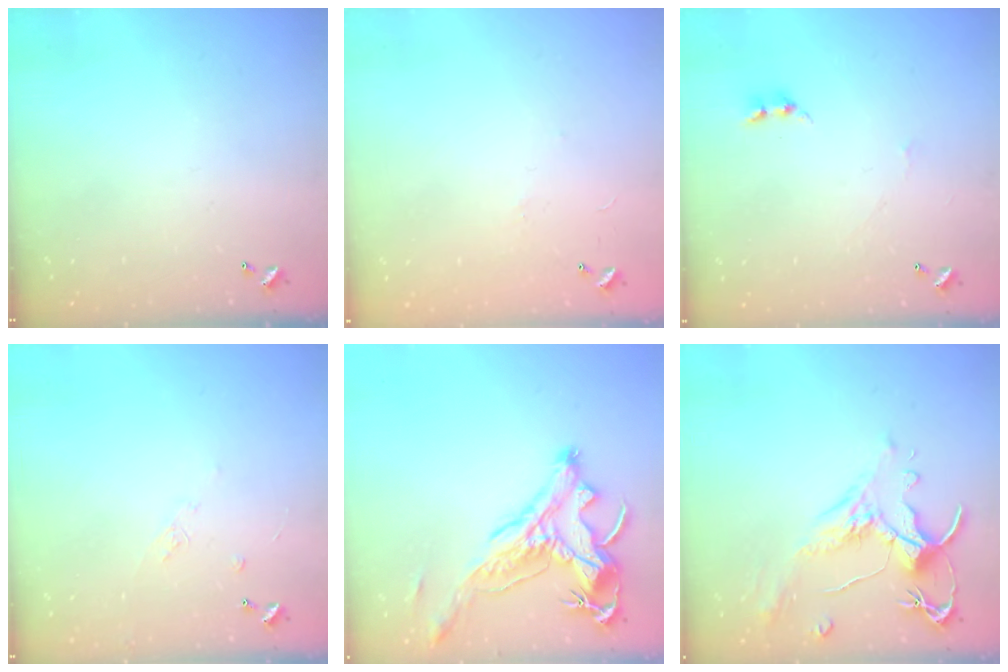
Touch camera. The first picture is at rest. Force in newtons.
{"total": 7.1, "press": 7.0, "slide": 0.7}
{"total": 0.9, "press": 0.8, "slide": 0.4}
{"total": 6.5, "press": 6.4, "slide": 0.9}
{"total": 2.9, "press": 2.5, "slide": 1.3}
{"total": 1.6, "press": 1.1, "slide": 1.2}